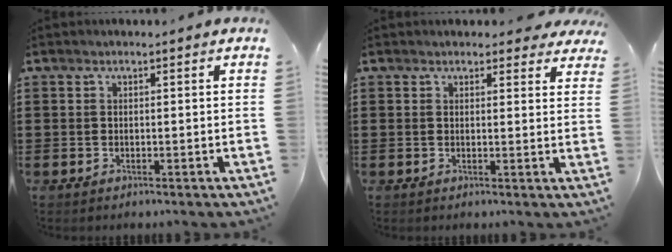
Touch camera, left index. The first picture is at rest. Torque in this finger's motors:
{"motor_torque": [2.14, 0.00, 0.17, -0.06]}